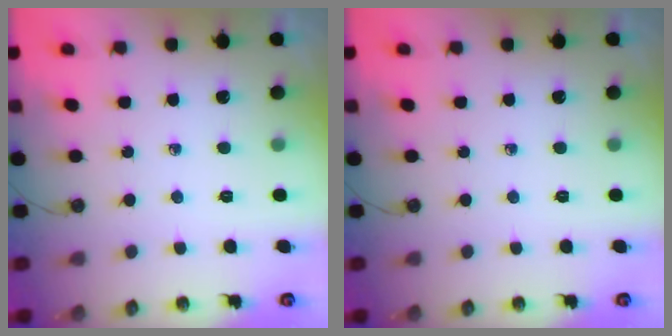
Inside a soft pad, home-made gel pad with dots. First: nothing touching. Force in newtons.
{"total": 0.0}